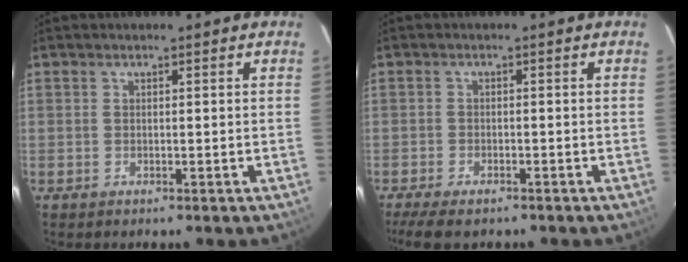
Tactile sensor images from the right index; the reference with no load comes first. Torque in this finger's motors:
{"motor_torque": [0.26, -0.35, 0.16, 0.03]}